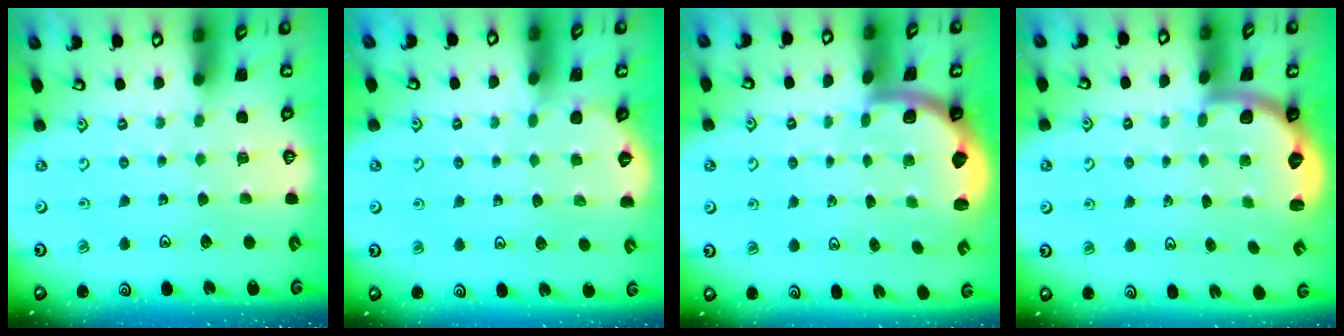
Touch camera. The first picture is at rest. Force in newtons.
{"total": 2.3, "press": 2.3, "slide": 0.1}
{"total": 2.0, "press": 2.0, "slide": 0.5}
{"total": 2.7, "press": 2.1, "slide": 1.7}